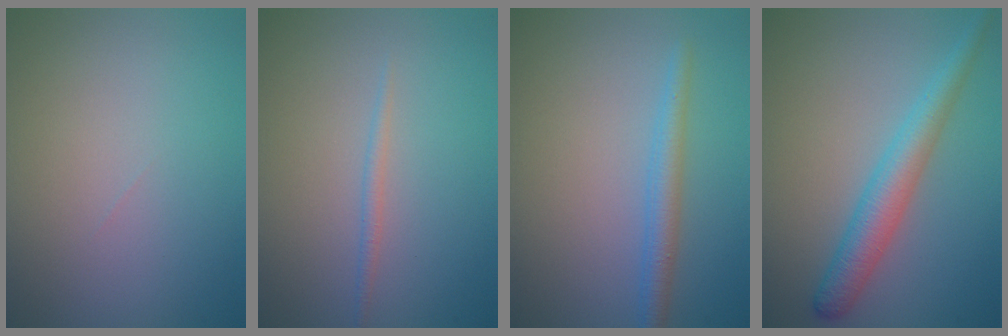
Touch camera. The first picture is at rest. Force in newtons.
{"total": 0.9, "press": 0.9, "slide": 0.1}
{"total": 2.4, "press": 2.4, "slide": 0.2}
{"total": 3.8, "press": 3.8, "slide": 0.3}